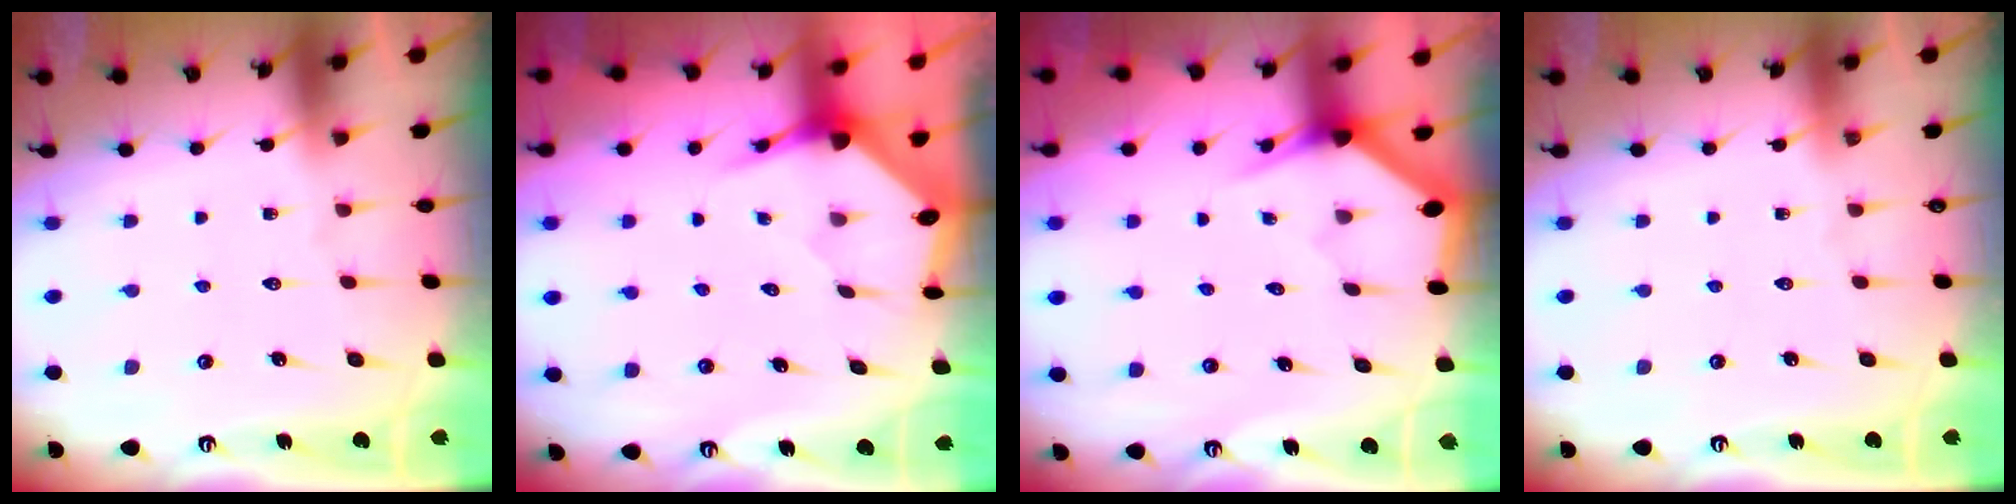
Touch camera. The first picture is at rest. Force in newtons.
{"total": 3.5, "press": 3.5, "slide": 0.5}
{"total": 3.2, "press": 3.2, "slide": 0.2}
{"total": 0.0}